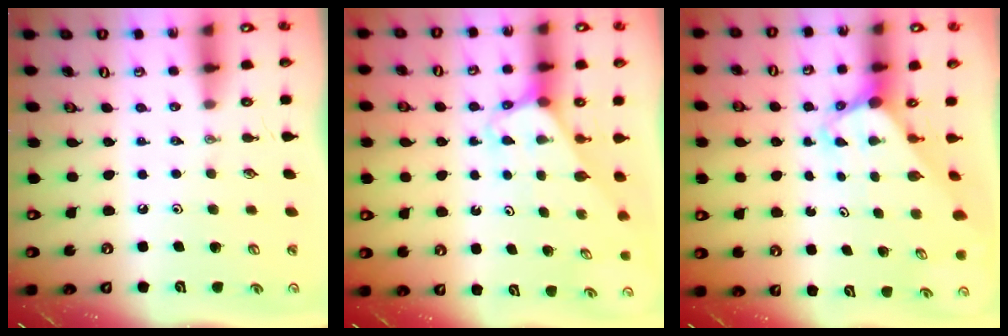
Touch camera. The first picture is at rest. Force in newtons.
{"total": 3.1, "press": 3.1, "slide": 0.2}
{"total": 2.9, "press": 2.9, "slide": 0.2}